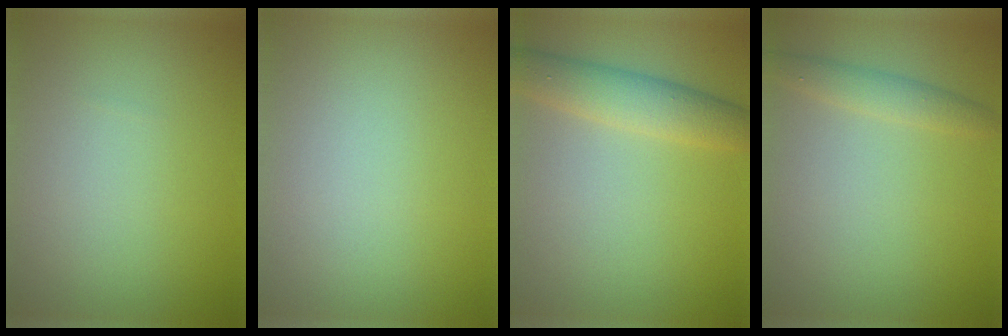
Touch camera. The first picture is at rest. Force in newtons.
{"total": 0.0}
{"total": 4.0, "press": 4.0, "slide": 0.1}
{"total": 1.8, "press": 1.8, "slide": 0.1}